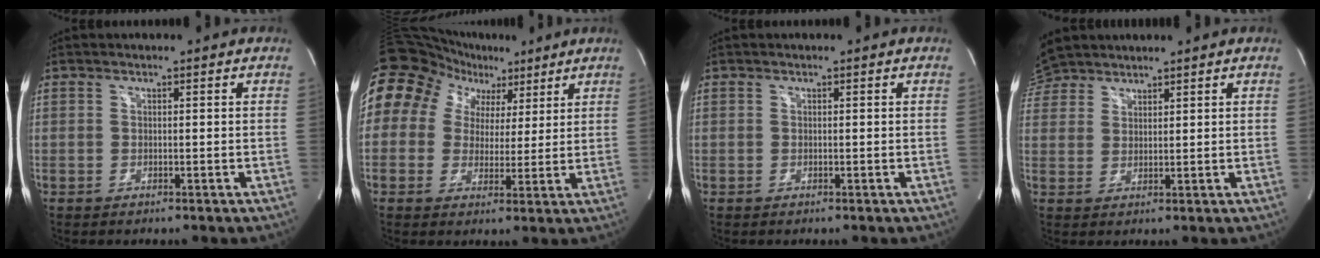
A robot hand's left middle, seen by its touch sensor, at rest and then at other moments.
{"total": 14.4, "force": [7.6, 11.5, 4.4], "torque": [-0.078, 0.072, 0.127]}
{"total": 0.0}
{"total": 5.6, "force": [5.2, 1.9, 0.6], "torque": [-0.026, 0.022, 0.110]}